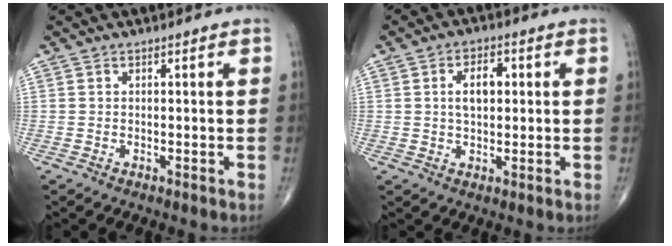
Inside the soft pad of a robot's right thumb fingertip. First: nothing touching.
{"total": 5.9, "force": [1.0, 3.3, 4.8], "torque": [-0.071, 0.007, 0.015]}